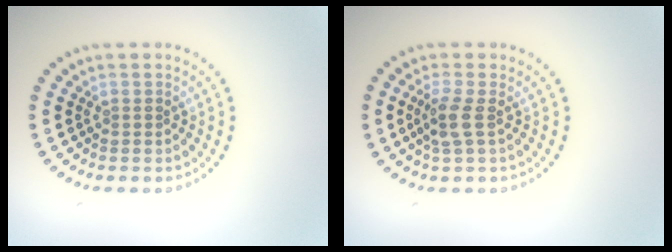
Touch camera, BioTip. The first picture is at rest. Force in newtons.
{"total": 2.1, "press": 1.8, "slide": 1.2}